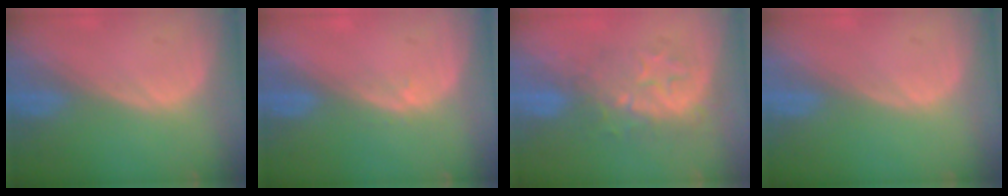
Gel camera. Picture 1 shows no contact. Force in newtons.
{"total": 1.0, "press": 0.7, "slide": 0.7}
{"total": 8.4, "press": 7.5, "slide": 3.7}
{"total": 0.0}